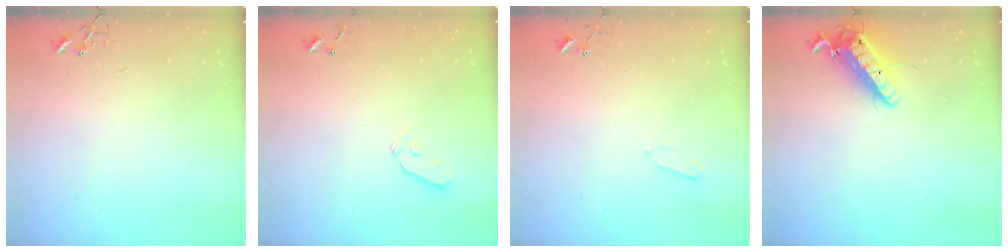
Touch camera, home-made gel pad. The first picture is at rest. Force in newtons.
{"total": 3.8, "press": 3.7, "slide": 0.7}
{"total": 3.4, "press": 3.4, "slide": 0.5}
{"total": 15.6, "press": 15.4, "slide": 2.8}